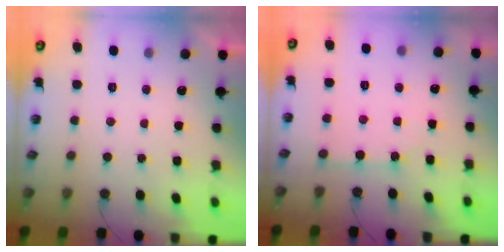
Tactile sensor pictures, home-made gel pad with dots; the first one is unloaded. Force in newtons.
{"total": 3.2, "press": 3.2, "slide": 0.2}